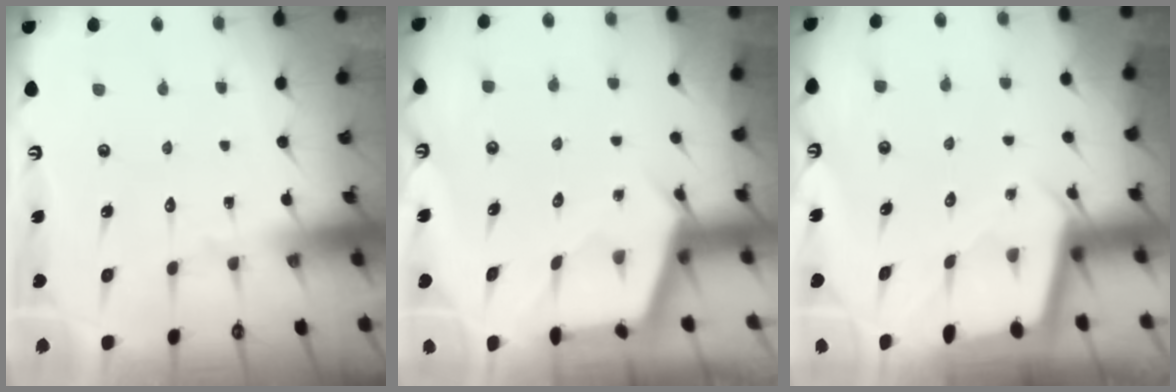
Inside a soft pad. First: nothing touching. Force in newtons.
{"total": 2.6, "press": 2.6, "slide": 0.3}
{"total": 2.1, "press": 2.0, "slide": 0.2}